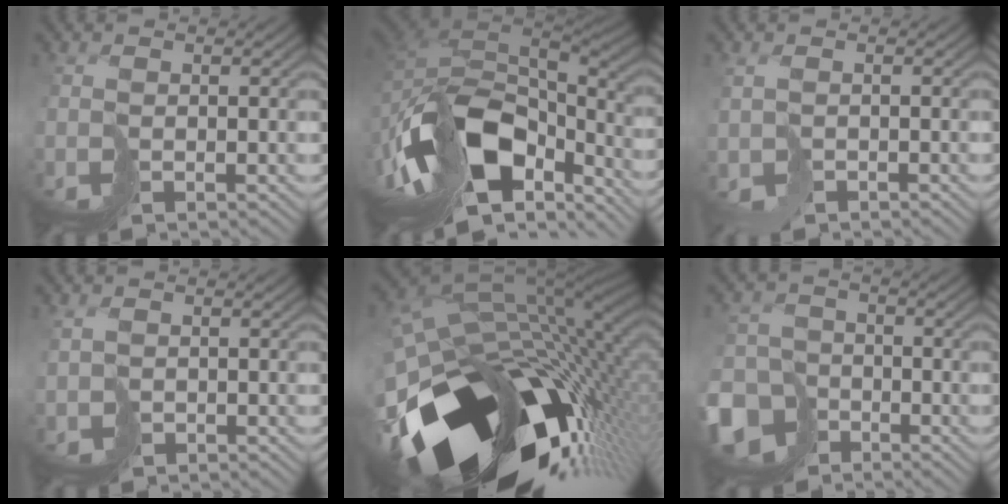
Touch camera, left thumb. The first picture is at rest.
{"total": 18.0, "force": [-7.4, 9.3, 13.6], "torque": [-0.310, -0.030, -0.118]}
{"total": 2.1, "force": [-0.6, 1.6, 1.3], "torque": [-0.038, -0.010, -0.014]}
{"total": 2.3, "force": [0.1, 1.9, 1.3], "torque": [-0.038, -0.013, 0.002]}
{"total": 20.2, "force": [-8.6, 11.2, 14.5], "torque": [-0.306, -0.056, -0.115]}
{"total": 12.0, "force": [-7.1, 8.3, 5.1], "torque": [-0.124, -0.045, -0.137]}